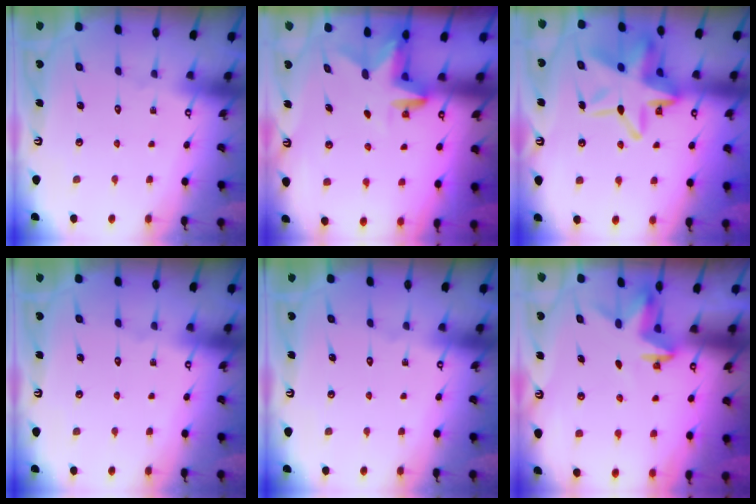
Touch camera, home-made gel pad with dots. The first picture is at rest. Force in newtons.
{"total": 3.0, "press": 3.0, "slide": 0.3}
{"total": 17.9, "press": 17.8, "slide": 2.0}
{"total": 0.0}
{"total": 0.0}
{"total": 3.3, "press": 3.3, "slide": 0.2}